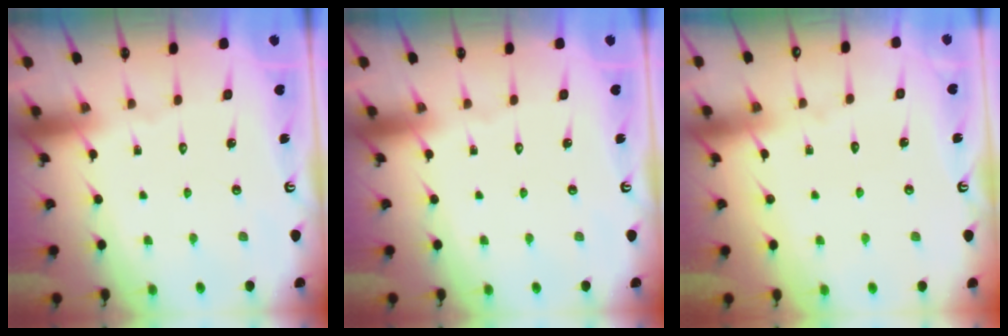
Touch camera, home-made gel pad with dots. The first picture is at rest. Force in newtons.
{"total": 0.0}
{"total": 2.6, "press": 2.6, "slide": 0.2}